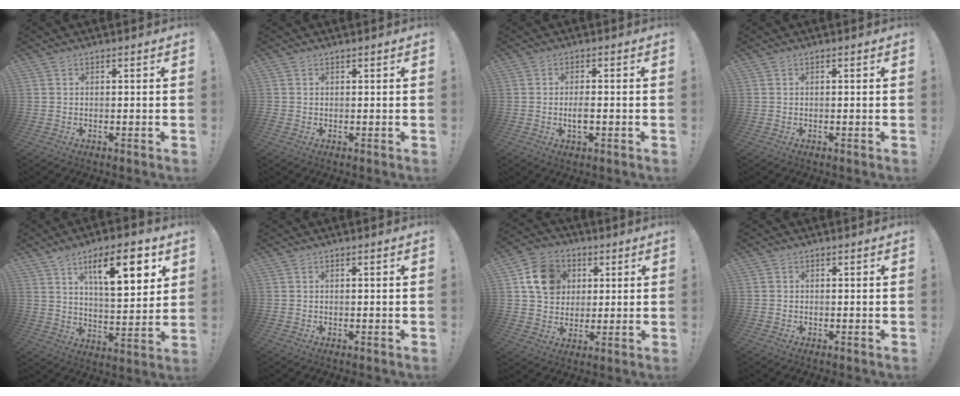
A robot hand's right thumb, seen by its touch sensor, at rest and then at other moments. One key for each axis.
{"total": 0.5, "fx": 0.3, "fy": 0.4, "fz": 0.1, "tx": -0.002, "ty": 0.001, "tz": 0.007}
{"total": 3.3, "fx": -0.9, "fy": 1.3, "fz": 2.9, "tx": -0.036, "ty": -0.001, "tz": -0.018}
{"total": 0.0}
{"total": 15.1, "fx": 7.9, "fy": 5.2, "fz": 11.8, "tx": -0.175, "ty": -0.024, "tz": 0.122}
{"total": 0.0}
{"total": 13.3, "fx": 4.1, "fy": 11.2, "fz": 5.9, "tx": -0.071, "ty": -0.005, "tz": 0.084}
{"total": 0.8, "fx": -0.1, "fy": 0.8, "fz": 0.0, "tx": 0.002, "ty": 0.001, "tz": -0.002}